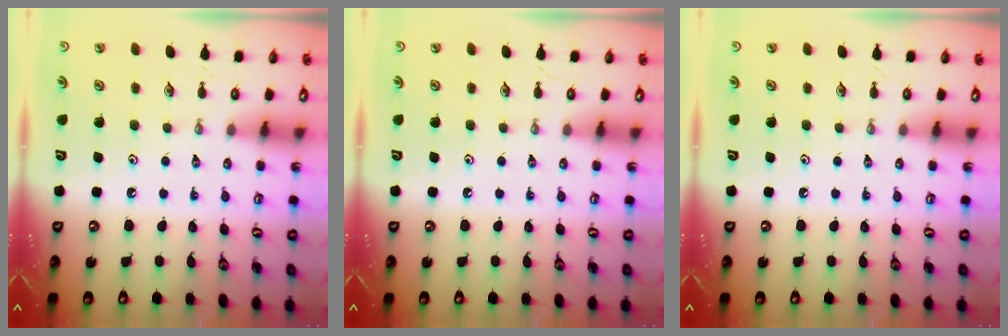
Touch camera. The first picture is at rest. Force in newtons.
{"total": 0.0}
{"total": 0.0}